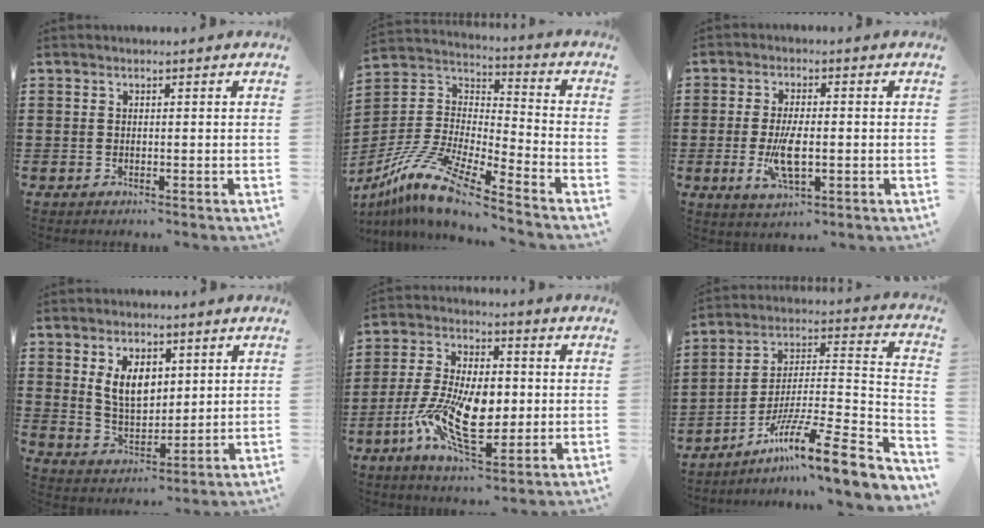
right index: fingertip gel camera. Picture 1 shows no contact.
{"total": 12.4, "force": [-10.0, 1.7, 7.1], "torque": [-0.175, 0.007, -0.207]}
{"total": 6.8, "force": [-1.1, 2.7, 6.2], "torque": [-0.133, -0.008, -0.024]}
{"total": 7.0, "force": [2.5, 4.2, 5.0], "torque": [-0.104, 0.008, 0.045]}
{"total": 12.6, "force": [-2.4, 6.3, 10.7], "torque": [-0.226, -0.007, -0.045]}
{"total": 12.4, "force": [-7.8, 1.5, 9.5], "torque": [-0.155, -0.001, -0.146]}